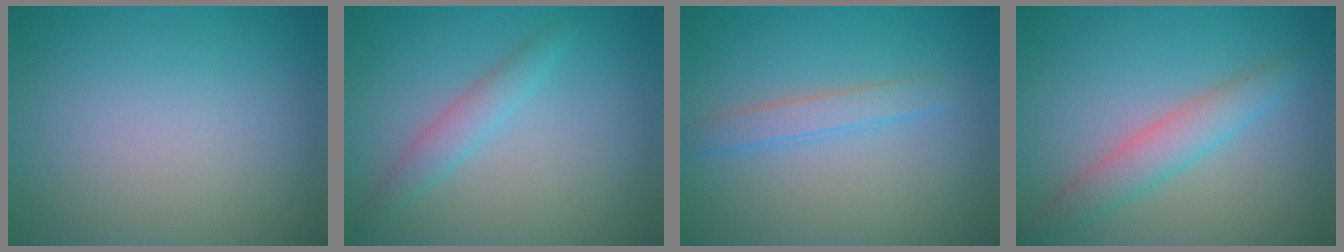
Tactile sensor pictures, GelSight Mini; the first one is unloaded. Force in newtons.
{"total": 2.0, "press": 2.0, "slide": 0.1}
{"total": 1.9, "press": 1.9, "slide": 0.1}
{"total": 3.2, "press": 3.2, "slide": 0.1}